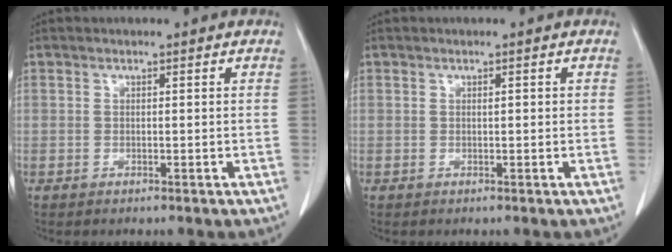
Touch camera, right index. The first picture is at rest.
{"total": 0.5, "force": [0.1, 0.1, 0.5], "torque": [-0.008, 0.001, 0.002]}